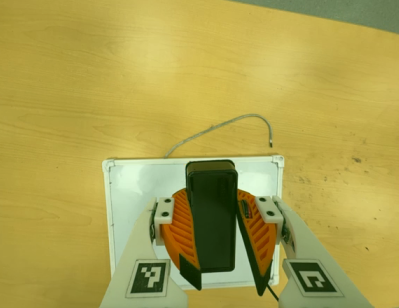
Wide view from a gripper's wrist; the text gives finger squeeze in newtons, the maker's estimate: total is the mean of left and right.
{"total": 11.0, "left": 10.7, "right": 11.3}